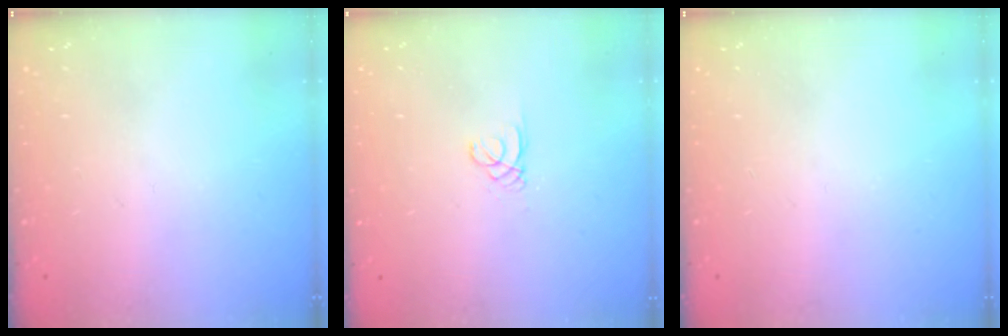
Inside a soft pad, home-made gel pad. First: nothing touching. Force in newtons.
{"total": 0.6, "press": 0.6, "slide": 0.1}
{"total": 0.0}